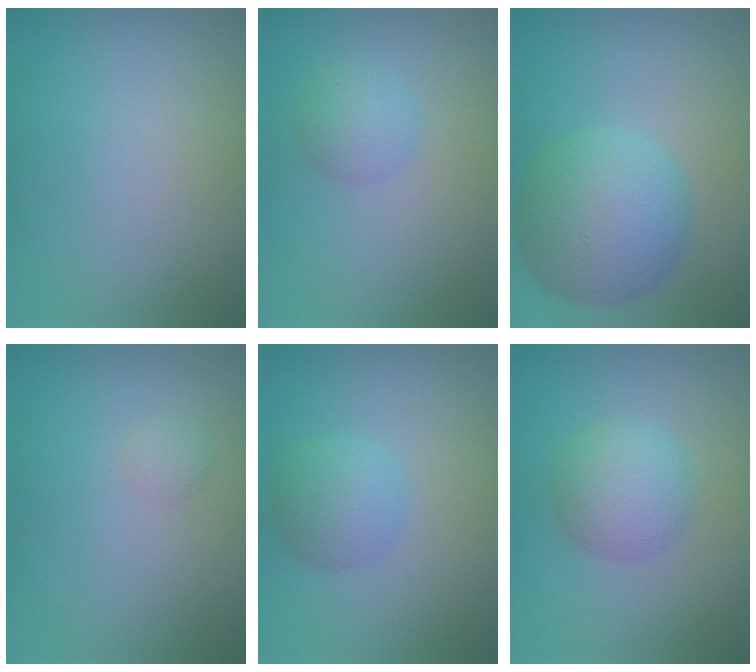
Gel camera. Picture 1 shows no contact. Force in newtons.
{"total": 2.2, "press": 2.2, "slide": 0.1}
{"total": 8.1, "press": 8.1, "slide": 0.1}
{"total": 0.7, "press": 0.7, "slide": 0.0}
{"total": 2.9, "press": 2.9, "slide": 0.2}
{"total": 3.9, "press": 3.9, "slide": 0.1}